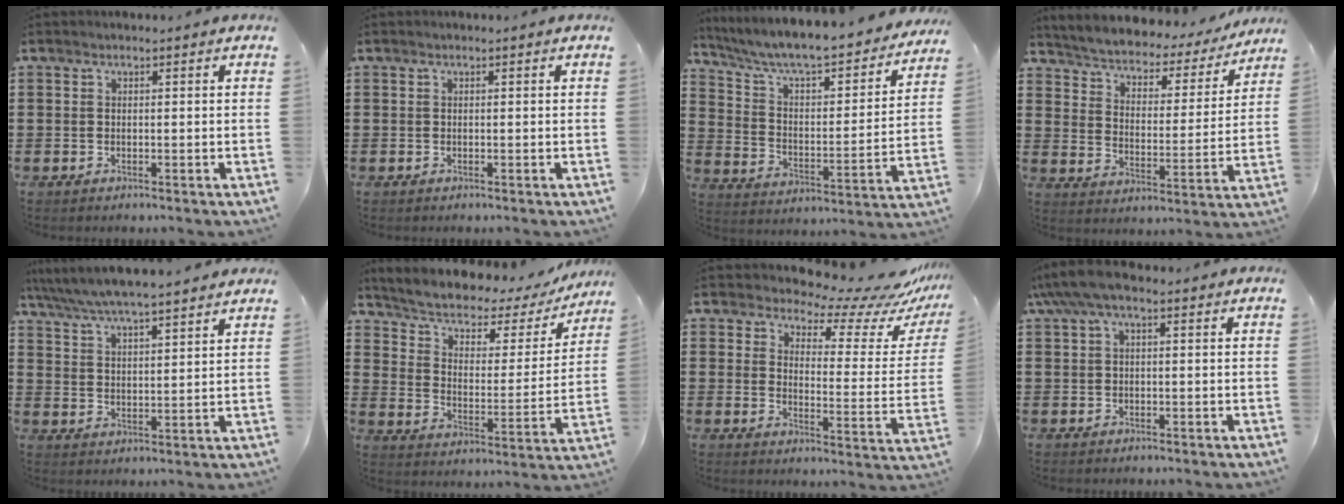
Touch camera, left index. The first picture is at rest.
{"total": 0.0}
{"total": 6.7, "force": [5.8, 0.7, 3.1], "torque": [-0.088, -0.053, 0.093]}
{"total": 3.4, "force": [3.4, 0.5, 0.3], "torque": [-0.030, -0.033, 0.047]}
{"total": 5.8, "force": [5.6, -0.1, 1.8], "torque": [-0.056, -0.028, 0.098]}
{"total": 4.1, "force": [2.7, 2.2, 2.1], "torque": [-0.058, -0.022, 0.037]}
{"total": 7.6, "force": [6.7, 2.3, 2.7], "torque": [-0.053, -0.055, 0.112]}
{"total": 3.5, "force": [0.8, 1.2, 3.2], "torque": [-0.076, 0.002, 0.008]}